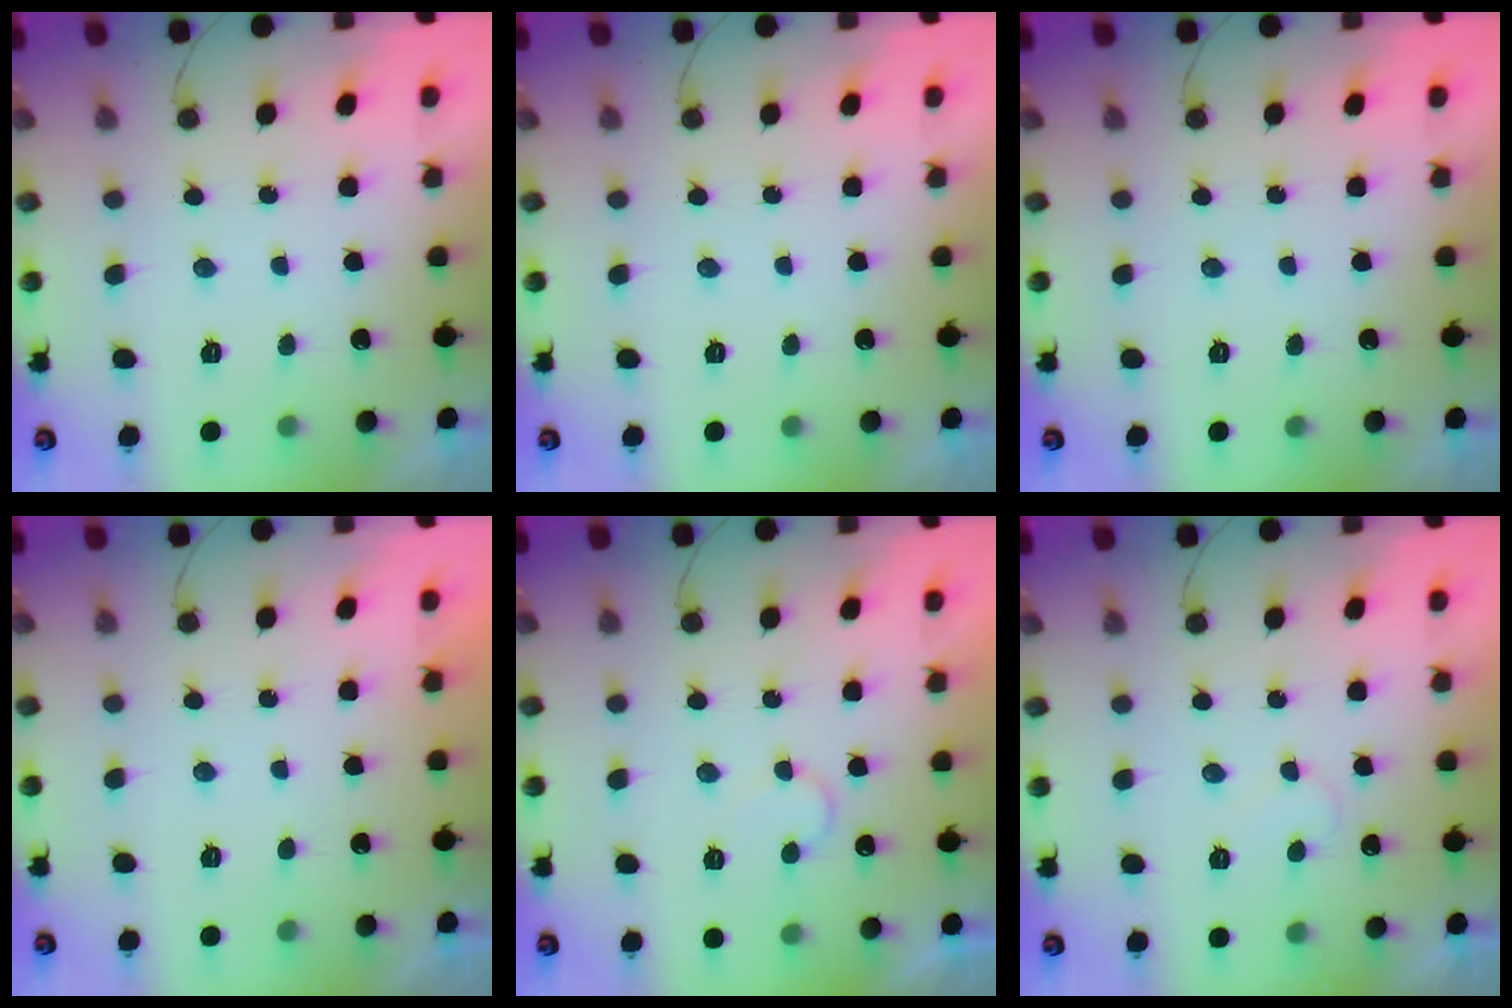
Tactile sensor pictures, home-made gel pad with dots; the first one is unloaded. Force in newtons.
{"total": 0.0}
{"total": 0.0}
{"total": 1.6, "press": 1.6, "slide": 0.1}
{"total": 6.2, "press": 6.2, "slide": 0.5}
{"total": 6.7, "press": 6.7, "slide": 0.6}